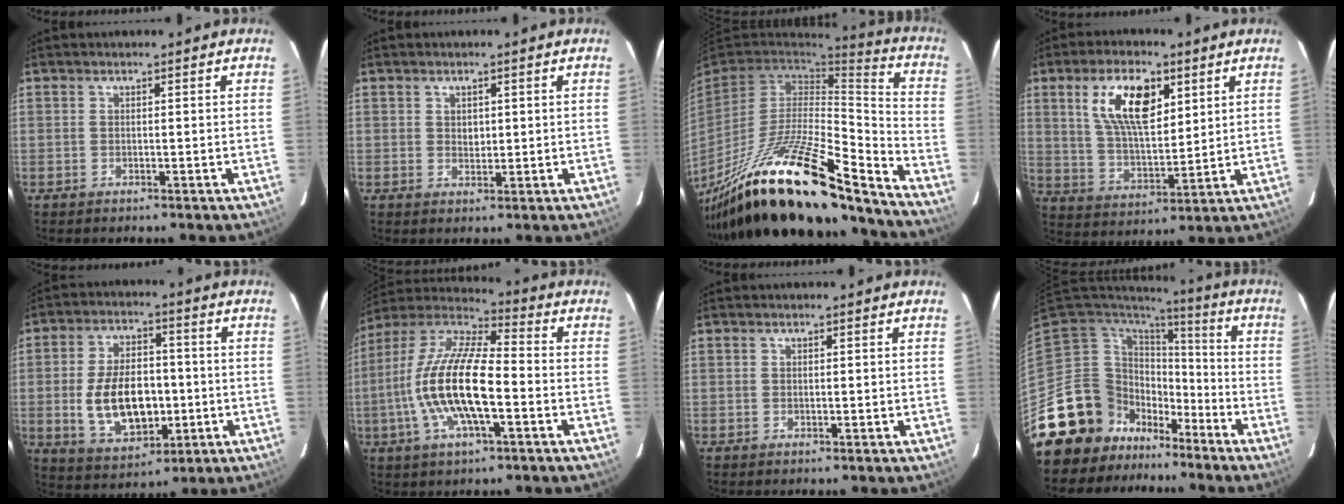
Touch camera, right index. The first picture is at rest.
{"total": 1.9, "force": [0.6, 1.6, 0.9], "torque": [-0.009, 0.003, 0.013]}
{"total": 29.4, "force": [-21.4, 6.3, 19.2], "torque": [-0.332, -0.043, -0.355]}
{"total": 13.2, "force": [5.8, 6.0, 10.3], "torque": [-0.183, 0.012, 0.115]}
{"total": 14.2, "force": [-2.0, 8.4, 11.3], "torque": [-0.226, 0.005, -0.015]}
{"total": 18.0, "force": [-4.1, 5.7, 16.6], "torque": [-0.327, -0.003, -0.085]}
{"total": 0.6, "force": [0.2, 0.2, 0.5], "torque": [-0.007, 0.002, 0.005]}
{"total": 16.7, "force": [-10.8, 12.2, 3.7], "torque": [-0.113, 0.036, -0.175]}